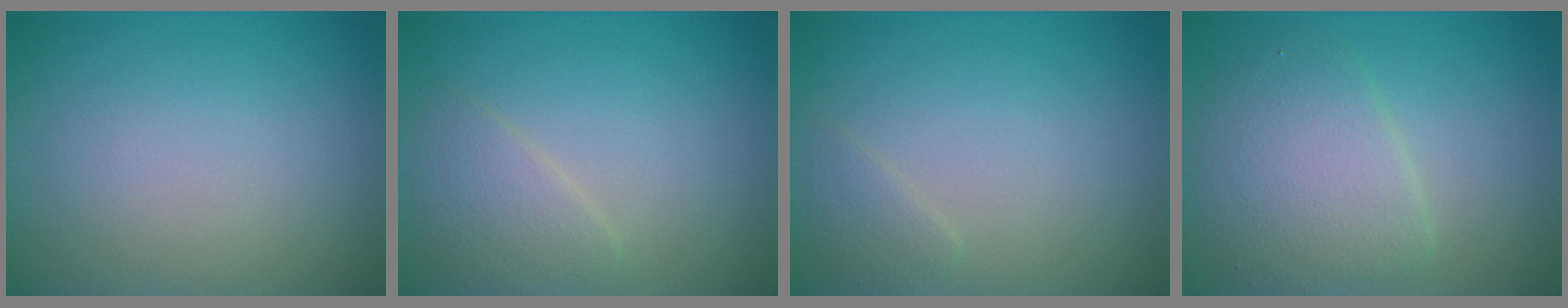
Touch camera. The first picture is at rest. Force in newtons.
{"total": 2.4, "press": 2.4, "slide": 0.1}
{"total": 1.2, "press": 1.2, "slide": 0.0}
{"total": 5.0, "press": 5.0, "slide": 0.1}